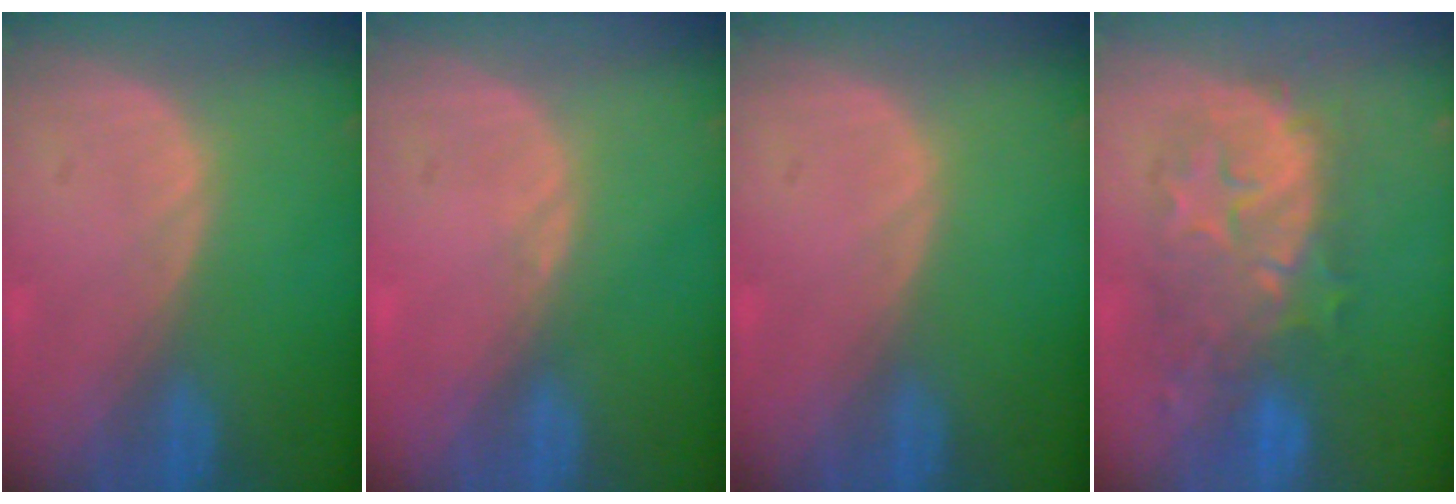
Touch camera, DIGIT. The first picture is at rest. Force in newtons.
{"total": 0.5, "press": 0.5, "slide": 0.2}
{"total": 0.0}
{"total": 9.4, "press": 9.2, "slide": 1.7}